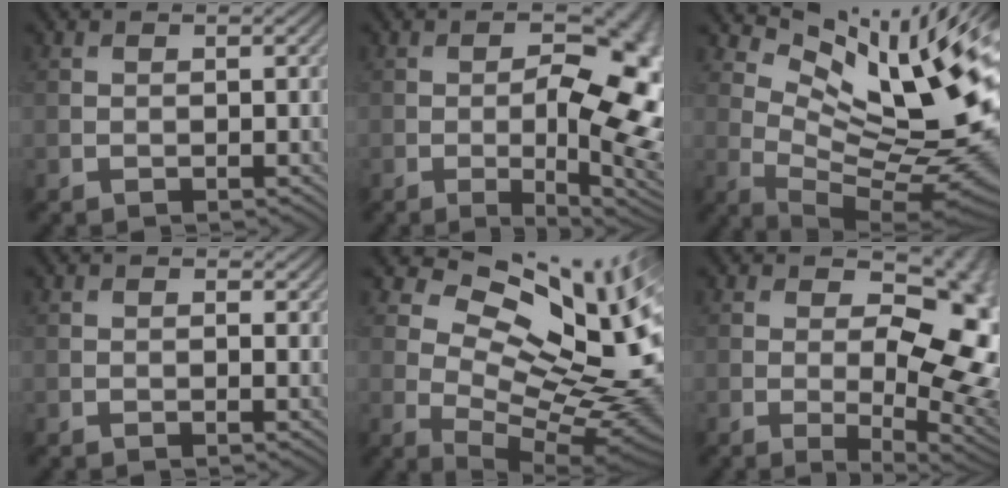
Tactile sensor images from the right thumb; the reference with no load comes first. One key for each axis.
{"total": 13.0, "fx": -1.4, "fy": 4.9, "fz": 12.0, "tx": -0.147, "ty": -0.008, "tz": -0.022}
{"total": 15.8, "fx": 8.0, "fy": 4.5, "fz": 12.9, "tx": -0.214, "ty": -0.003, "tz": 0.149}
{"total": 1.2, "fx": 0.6, "fy": 0.6, "fz": 0.9, "tx": -0.010, "ty": -0.004, "tz": 0.009}
{"total": 16.5, "fx": 6.1, "fy": 8.5, "fz": 12.7, "tx": -0.177, "ty": 0.015, "tz": 0.112}
{"total": 15.5, "fx": 2.2, "fy": 8.2, "fz": 12.9, "tx": -0.164, "ty": -0.001, "tz": 0.044}